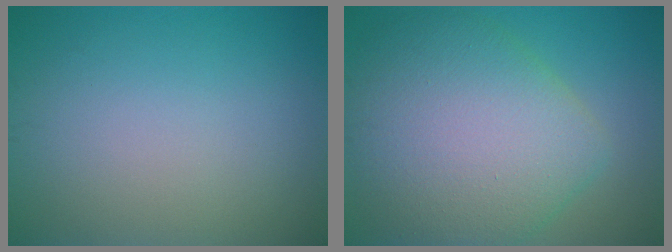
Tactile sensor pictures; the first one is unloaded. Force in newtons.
{"total": 10.1, "press": 10.1, "slide": 0.8}